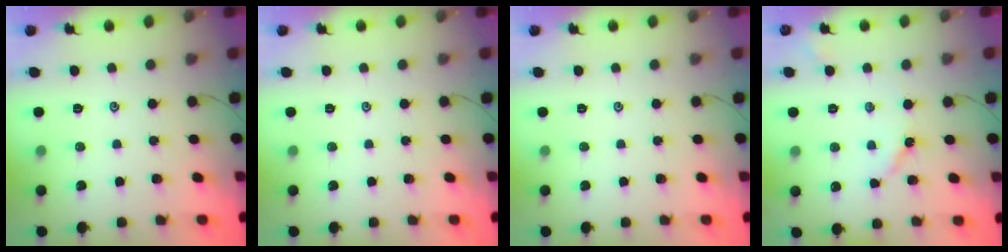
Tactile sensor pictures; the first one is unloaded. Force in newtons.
{"total": 0.0}
{"total": 0.0}
{"total": 3.3, "press": 3.3, "slide": 0.3}